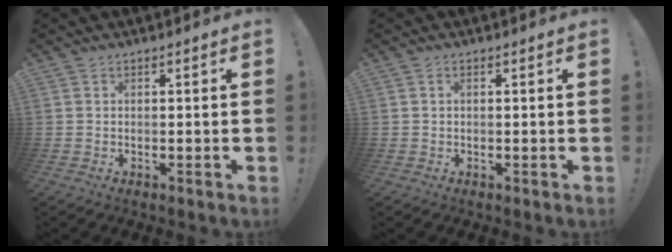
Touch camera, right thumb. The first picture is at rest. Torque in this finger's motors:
{"motor_torque": [-0.07, -0.11, -0.08, 0.05, 0.05]}